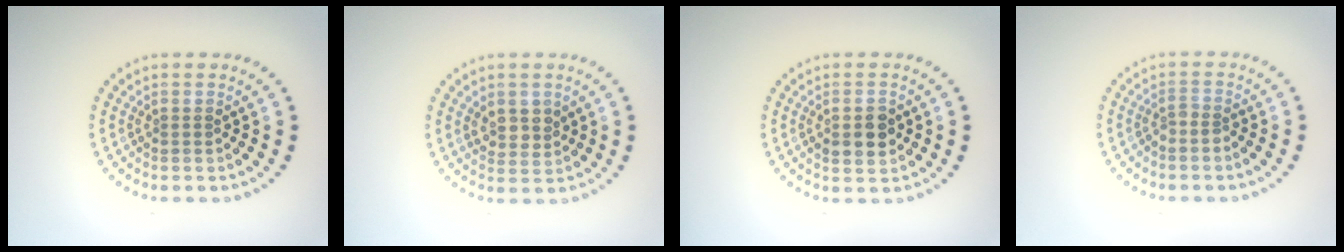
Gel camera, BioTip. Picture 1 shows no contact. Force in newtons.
{"total": 2.3, "press": 2.1, "slide": 1.0}
{"total": 2.9, "press": 2.9, "slide": 0.2}
{"total": 1.0, "press": 0.6, "slide": 0.8}